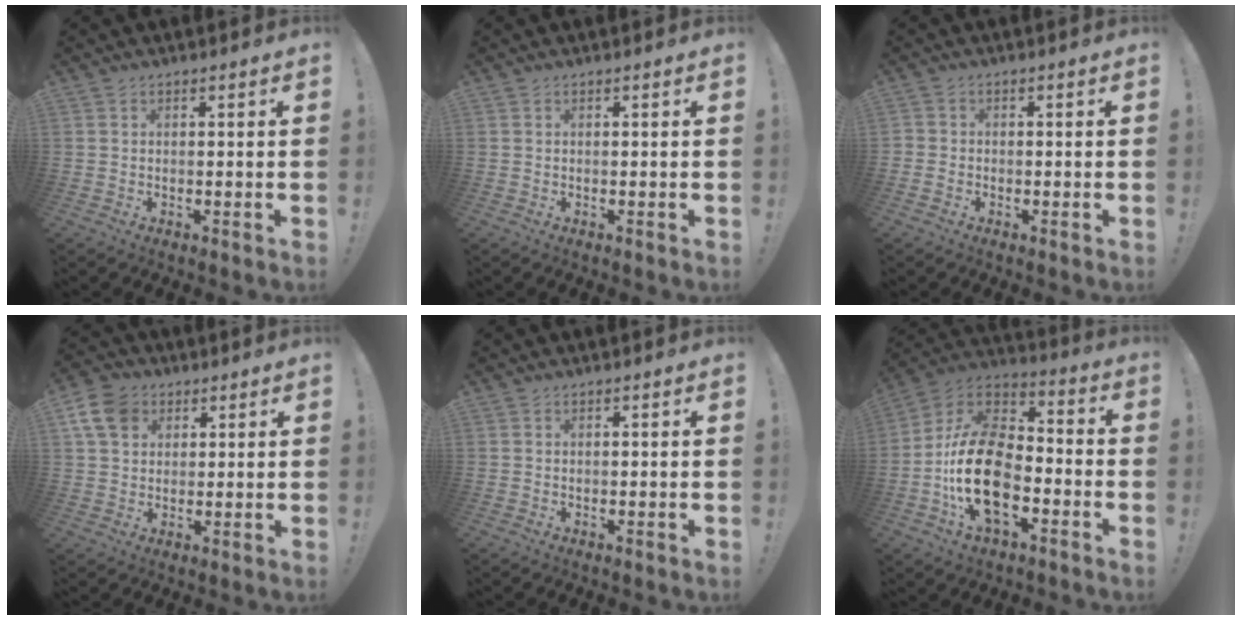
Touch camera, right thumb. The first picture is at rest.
{"total": 0.0}
{"total": 2.1, "force": [-1.1, 1.6, 0.7], "torque": [-0.009, 0.007, -0.020]}
{"total": 10.0, "force": [4.2, 7.7, 4.8], "torque": [-0.090, -0.008, 0.086]}
{"total": 0.0}
{"total": 22.8, "force": [-7.0, 13.6, 16.9], "torque": [-0.313, 0.041, -0.111]}